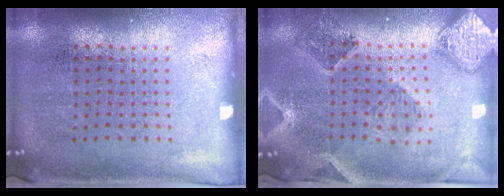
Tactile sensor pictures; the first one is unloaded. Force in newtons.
{"total": 1.7, "press": 1.6, "slide": 0.4}